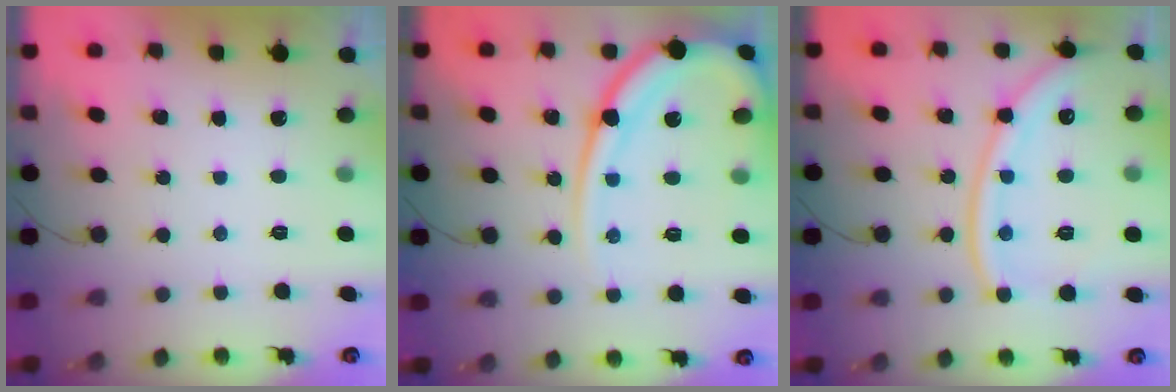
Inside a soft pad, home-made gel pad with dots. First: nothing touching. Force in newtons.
{"total": 17.4, "press": 17.3, "slide": 1.7}
{"total": 15.0, "press": 14.9, "slide": 1.8}